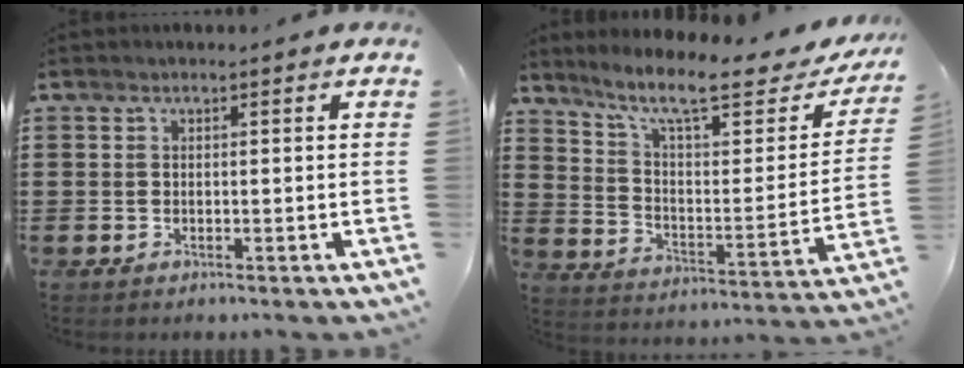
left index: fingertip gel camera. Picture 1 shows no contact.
{"total": 10.5, "force": [7.9, 1.4, 6.7], "torque": [-0.143, -0.047, 0.129]}